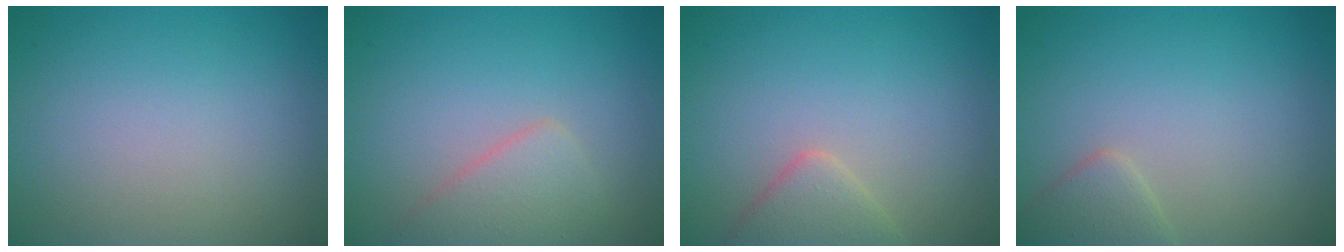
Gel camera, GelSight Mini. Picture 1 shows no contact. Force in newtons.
{"total": 2.9, "press": 2.9, "slide": 0.2}
{"total": 2.8, "press": 2.8, "slide": 0.1}
{"total": 2.2, "press": 2.2, "slide": 0.1}